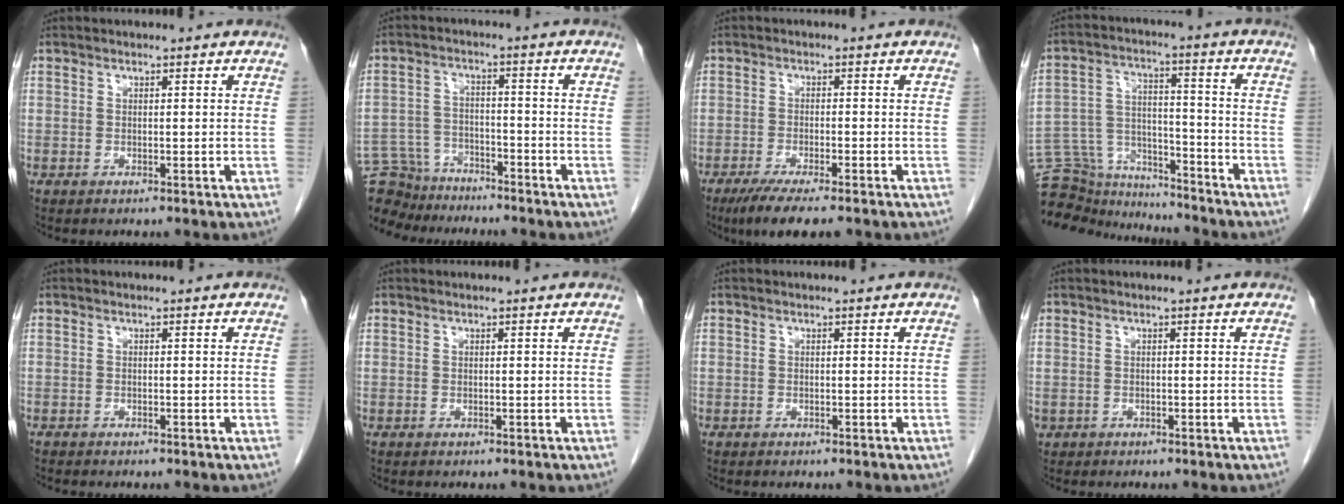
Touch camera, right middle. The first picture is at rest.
{"total": 10.7, "force": [-9.7, 4.3, 1.0], "torque": [-0.032, 0.018, -0.163]}
{"total": 7.1, "force": [-5.2, 0.9, 4.7], "torque": [-0.077, -0.018, -0.081]}
{"total": 14.5, "force": [-13.7, 3.7, 3.0], "torque": [-0.058, 0.043, -0.223]}
{"total": 0.6, "force": [-0.6, 0.1, 0.2], "torque": [-0.008, -0.001, -0.014]}
{"total": 0.0}
{"total": 0.0}
{"total": 0.9, "force": [-0.5, 0.7, 0.1], "torque": [-0.012, 0.003, -0.005]}